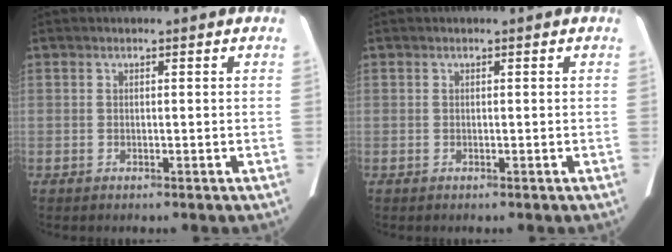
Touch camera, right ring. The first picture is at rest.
{"total": 0.0}